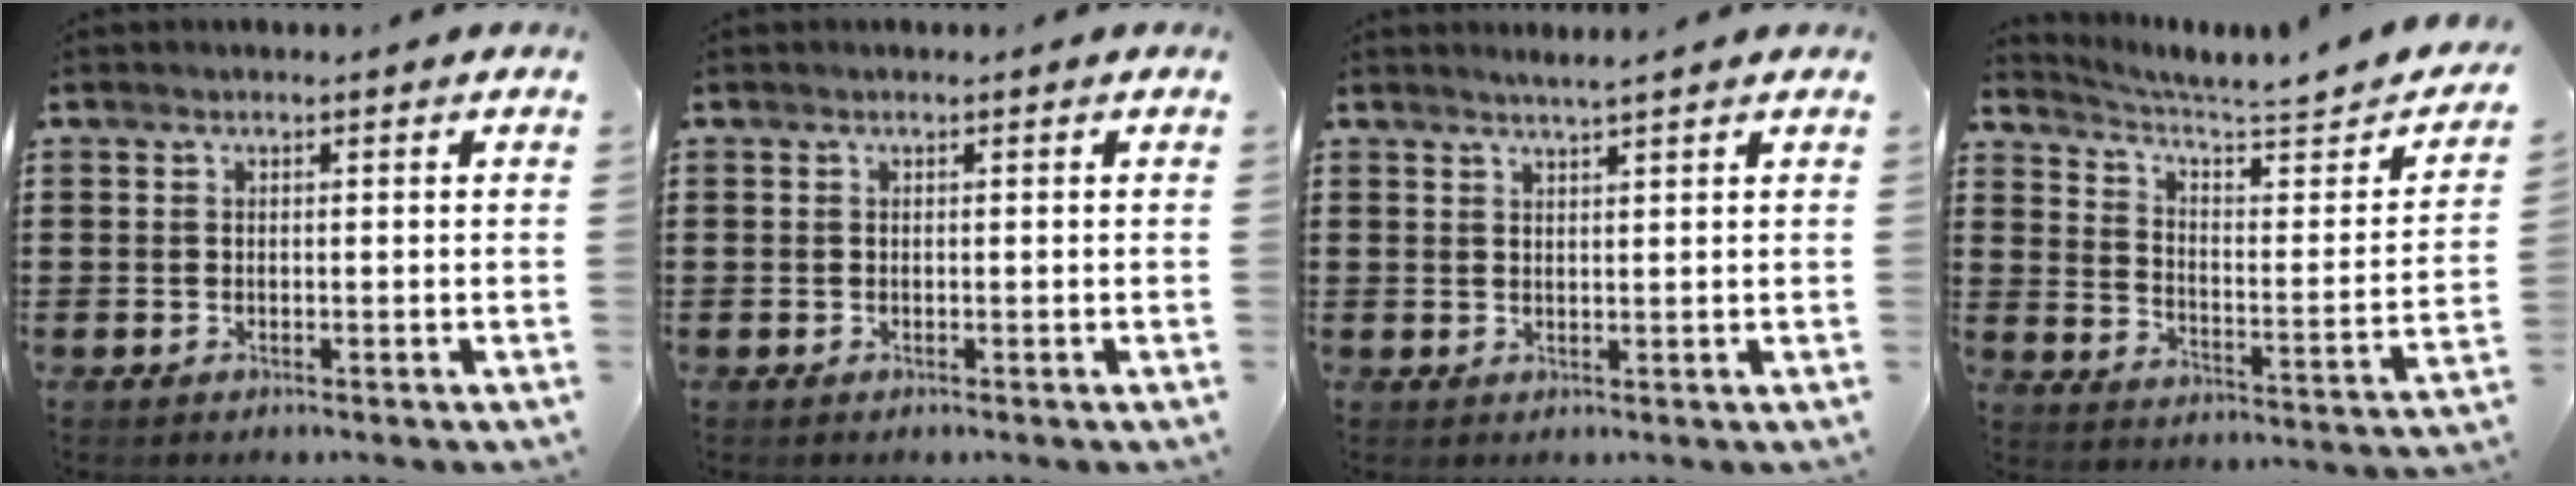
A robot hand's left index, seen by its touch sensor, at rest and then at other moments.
{"total": 0.0}
{"total": 1.8, "force": [1.7, -0.4, 0.4], "torque": [-0.011, 0.001, 0.032]}
{"total": 3.4, "force": [2.9, 0.3, 1.7], "torque": [-0.055, -0.029, 0.039]}